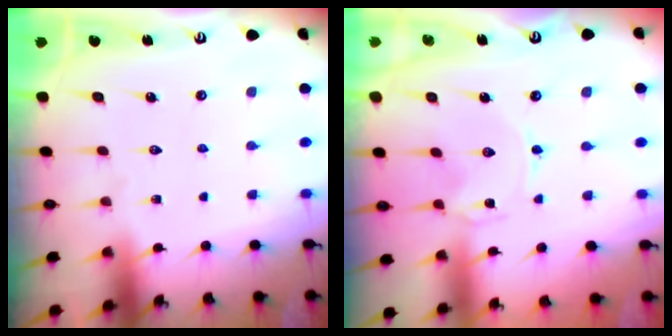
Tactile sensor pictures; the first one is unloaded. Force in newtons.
{"total": 0.0}